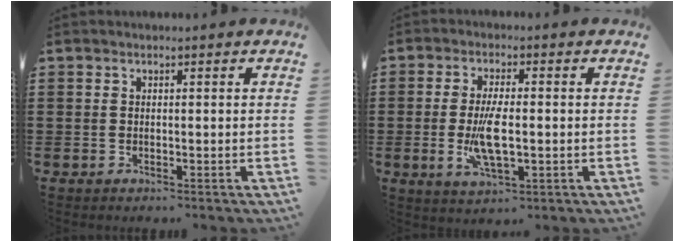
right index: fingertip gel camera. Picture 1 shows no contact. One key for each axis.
{"total": 7.2, "fx": -1.0, "fy": 2.4, "fz": 6.7, "tx": -0.142, "ty": -0.011, "tz": -0.021}